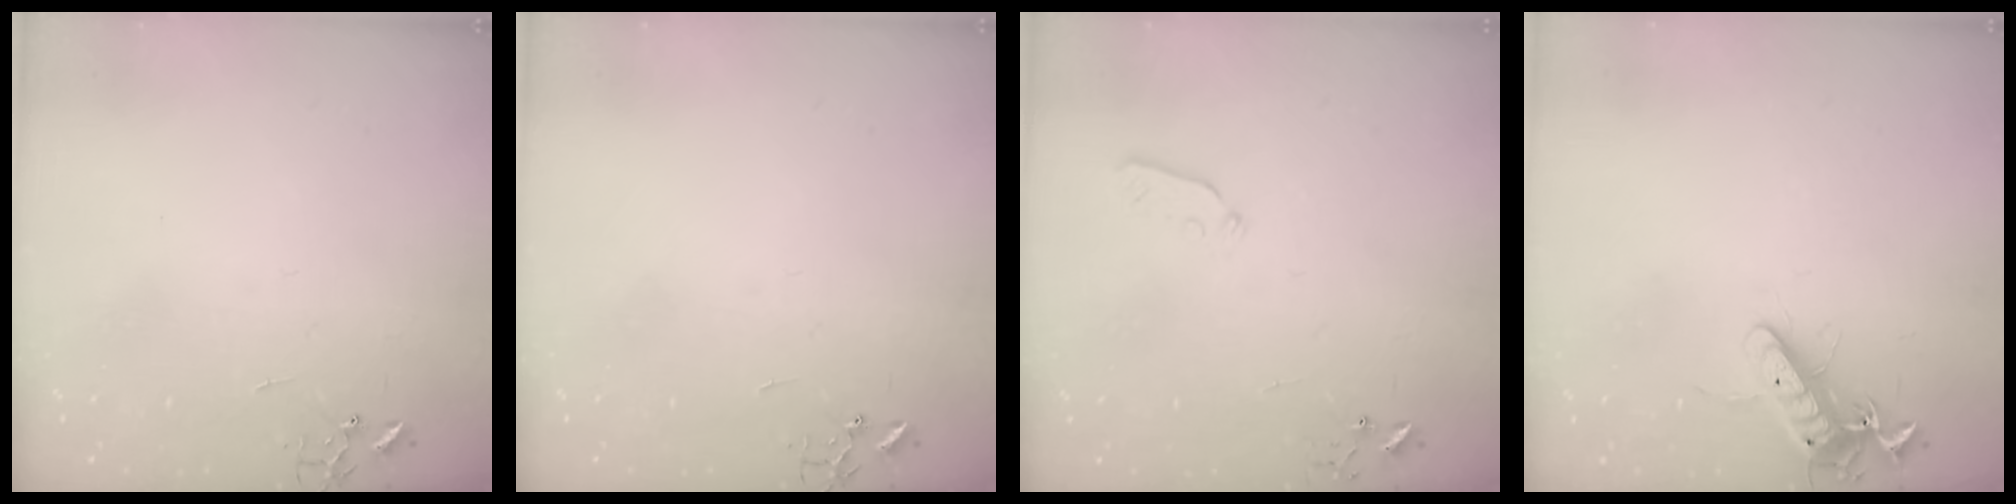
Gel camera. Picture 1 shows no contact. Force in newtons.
{"total": 0.0}
{"total": 3.9, "press": 3.8, "slide": 0.8}
{"total": 12.4, "press": 12.4, "slide": 0.9}